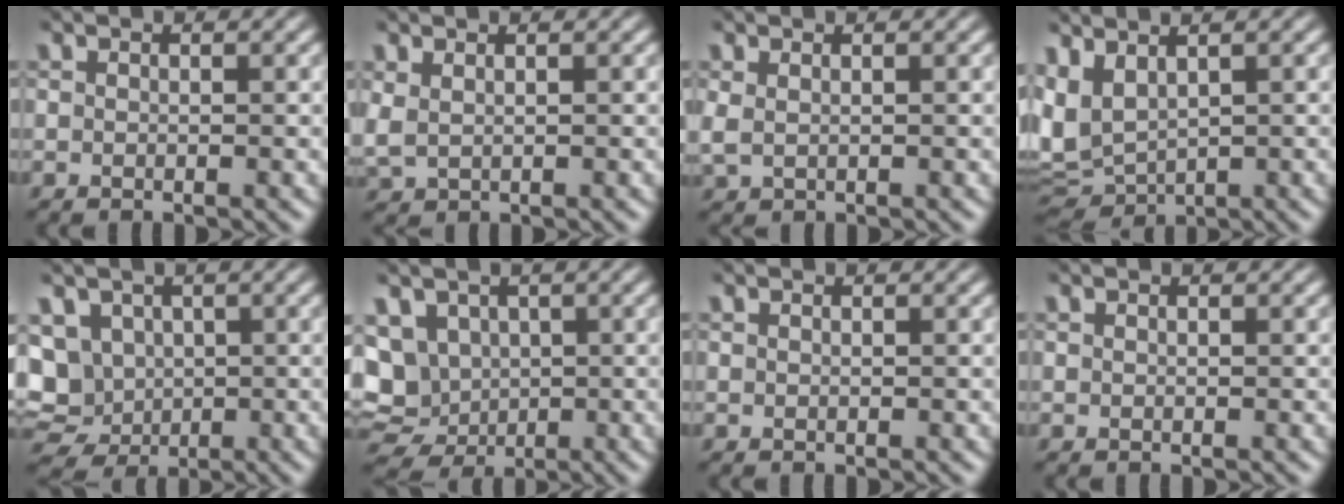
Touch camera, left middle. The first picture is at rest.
{"total": 1.5, "force": [0.7, 0.8, 1.1], "torque": [-0.028, -0.001, 0.020]}
{"total": 1.1, "force": [0.5, 0.6, 0.9], "torque": [-0.024, -0.001, 0.012]}
{"total": 5.5, "force": [1.4, 3.4, 4.1], "torque": [-0.106, 0.005, 0.028]}
{"total": 7.4, "force": [0.4, 6.3, 3.9], "torque": [-0.076, 0.007, -0.008]}
{"total": 8.9, "force": [0.4, 7.6, 4.5], "torque": [-0.087, 0.013, -0.012]}
{"total": 0.0}
{"total": 0.0}